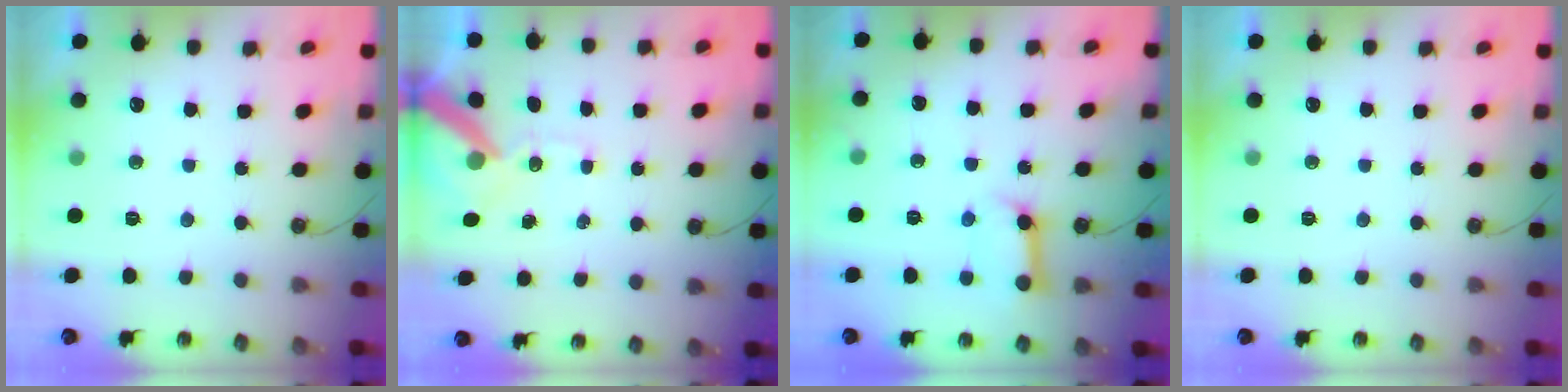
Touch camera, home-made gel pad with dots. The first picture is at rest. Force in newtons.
{"total": 11.1, "press": 10.9, "slide": 1.7}
{"total": 10.3, "press": 10.2, "slide": 1.1}
{"total": 0.0}